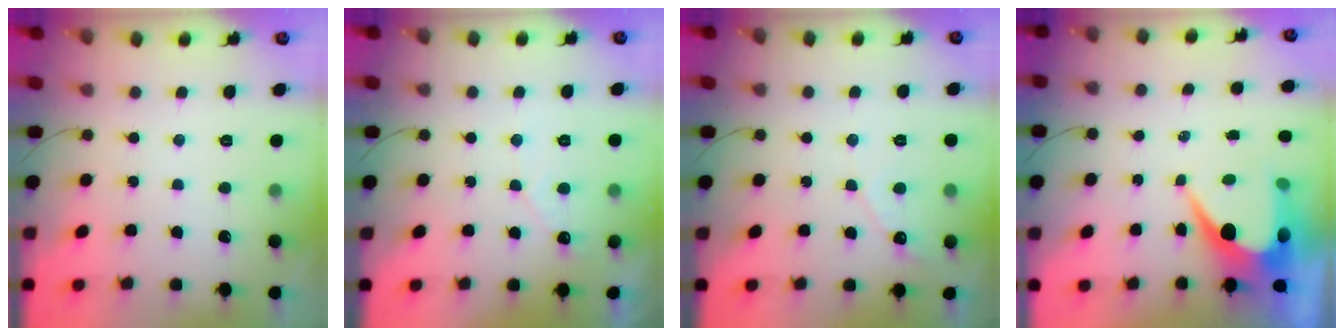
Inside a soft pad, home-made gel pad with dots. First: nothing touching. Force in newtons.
{"total": 3.0, "press": 3.0, "slide": 0.1}
{"total": 3.6, "press": 3.6, "slide": 0.2}
{"total": 9.1, "press": 9.1, "slide": 0.9}